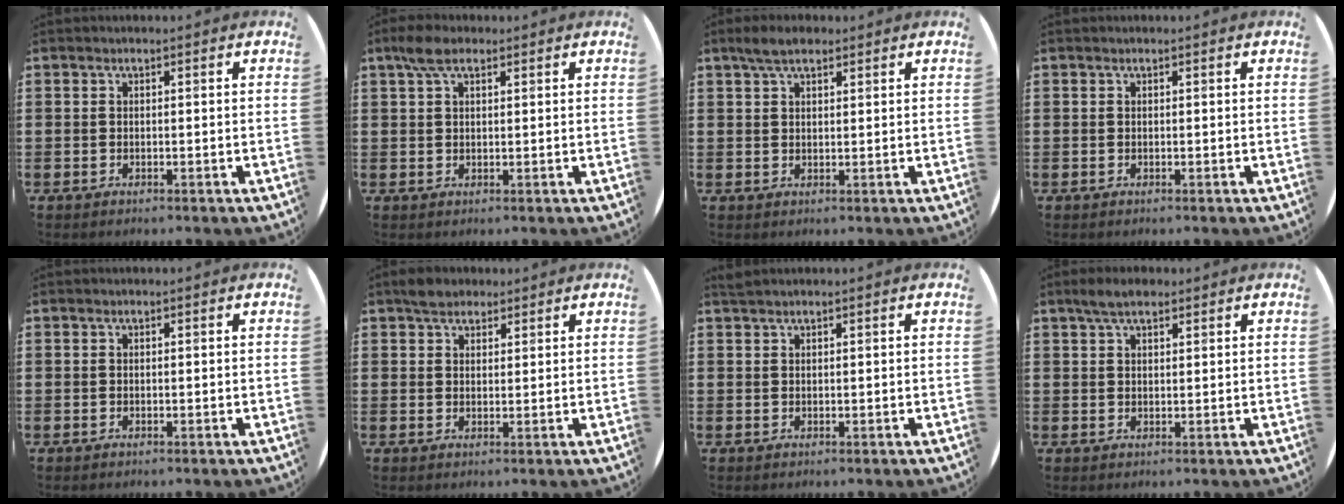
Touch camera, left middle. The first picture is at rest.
{"total": 3.6, "force": [2.3, 1.6, 2.2], "torque": [-0.041, 0.005, 0.039]}
{"total": 3.5, "force": [2.6, 1.3, 1.9], "torque": [-0.033, 0.005, 0.046]}
{"total": 0.0}
{"total": 0.0}
{"total": 2.8, "force": [2.4, 1.4, 0.5], "torque": [-0.007, 0.004, 0.045]}
{"total": 0.7, "force": [0.6, -0.1, 0.1], "torque": [-0.004, -0.001, 0.013]}
{"total": 3.3, "force": [2.5, 1.2, 1.7], "torque": [-0.031, 0.004, 0.045]}